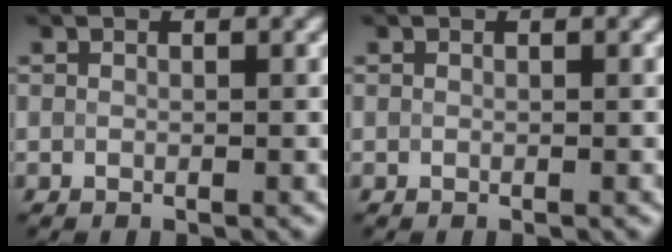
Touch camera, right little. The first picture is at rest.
{"total": 0.0}